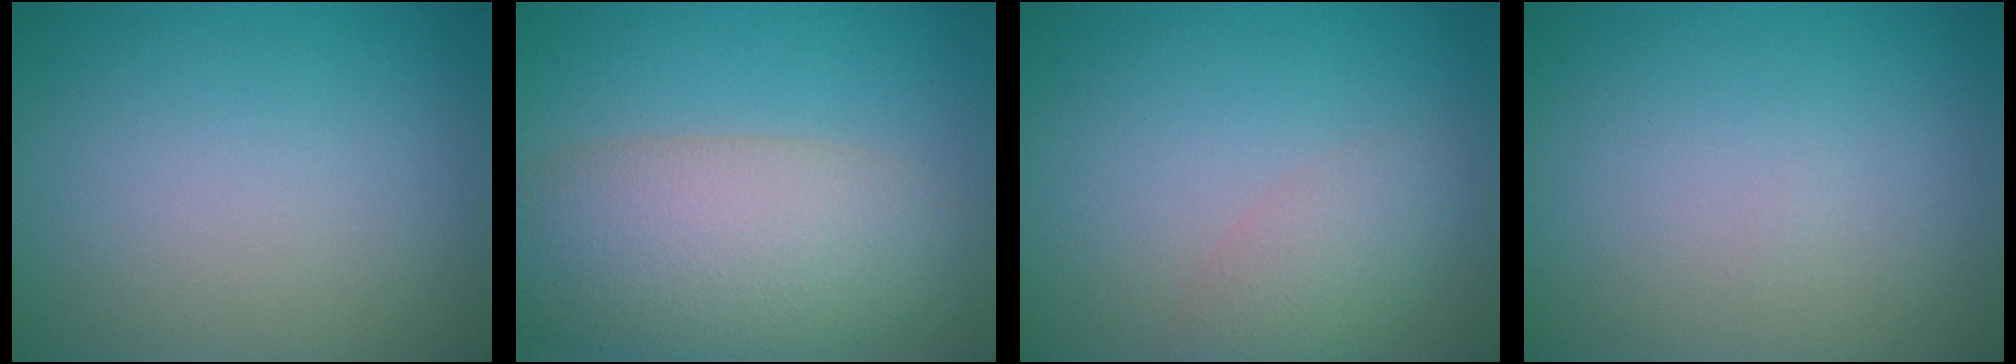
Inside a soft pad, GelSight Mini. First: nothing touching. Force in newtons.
{"total": 8.7, "press": 8.7, "slide": 0.7}
{"total": 2.7, "press": 2.7, "slide": 0.2}
{"total": 0.0}